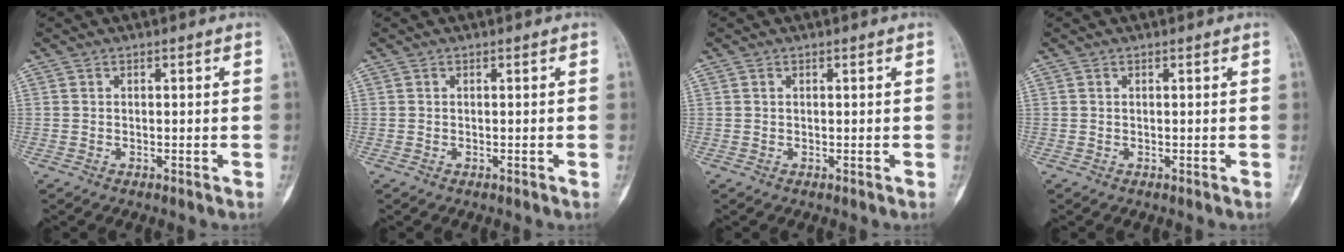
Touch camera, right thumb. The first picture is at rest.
{"total": 0.0}
{"total": 0.0}
{"total": 0.0}